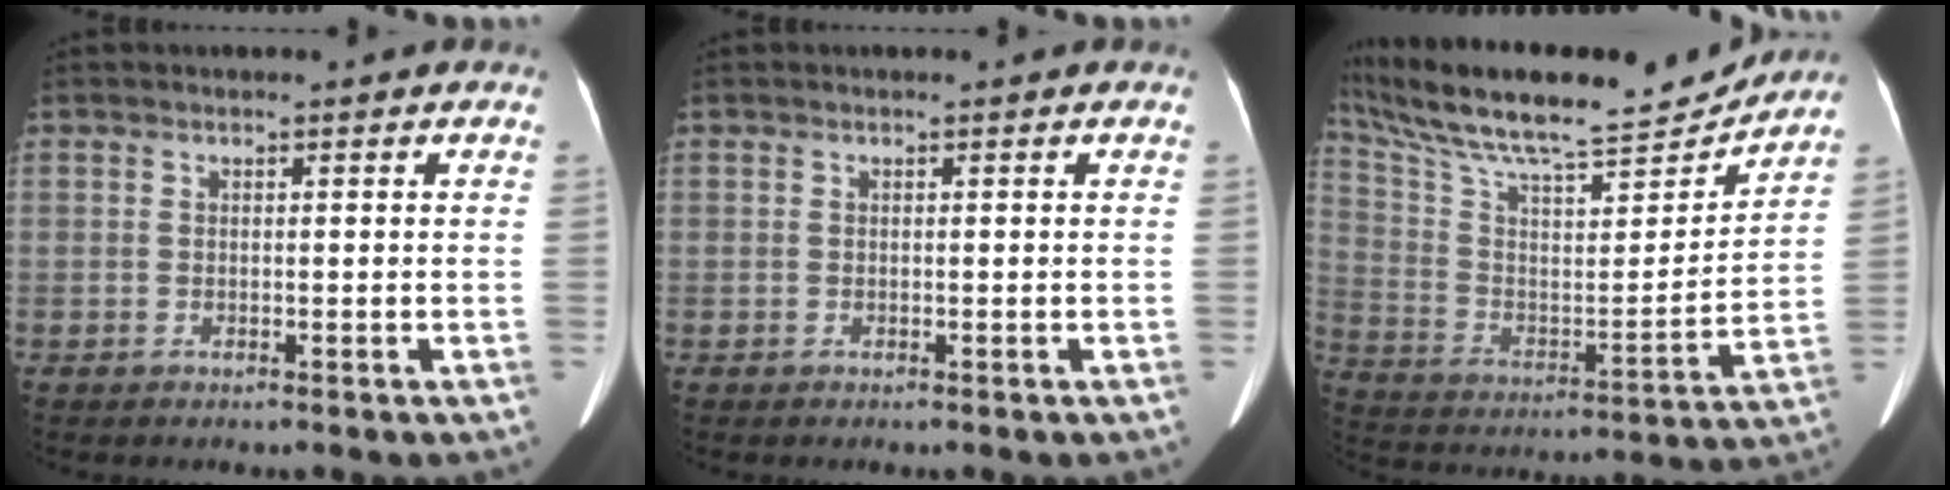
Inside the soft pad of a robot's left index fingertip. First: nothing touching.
{"total": 0.0}
{"total": 24.1, "force": [21.4, 4.2, 10.3], "torque": [-0.200, -0.003, 0.338]}